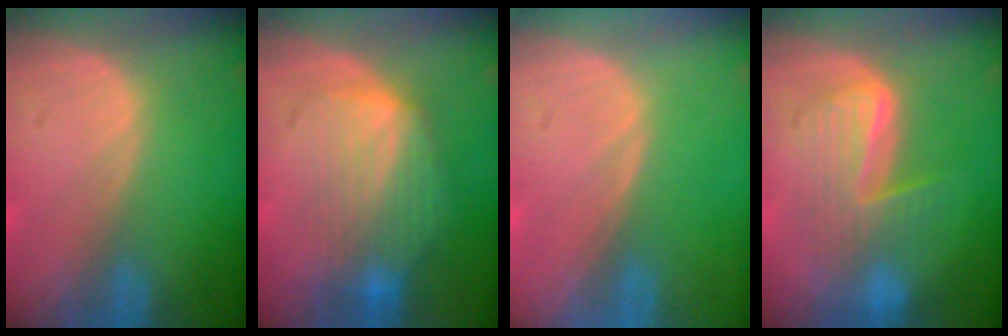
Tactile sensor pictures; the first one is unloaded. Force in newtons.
{"total": 7.5, "press": 7.3, "slide": 1.7}
{"total": 0.0}
{"total": 6.8, "press": 6.8, "slide": 0.2}